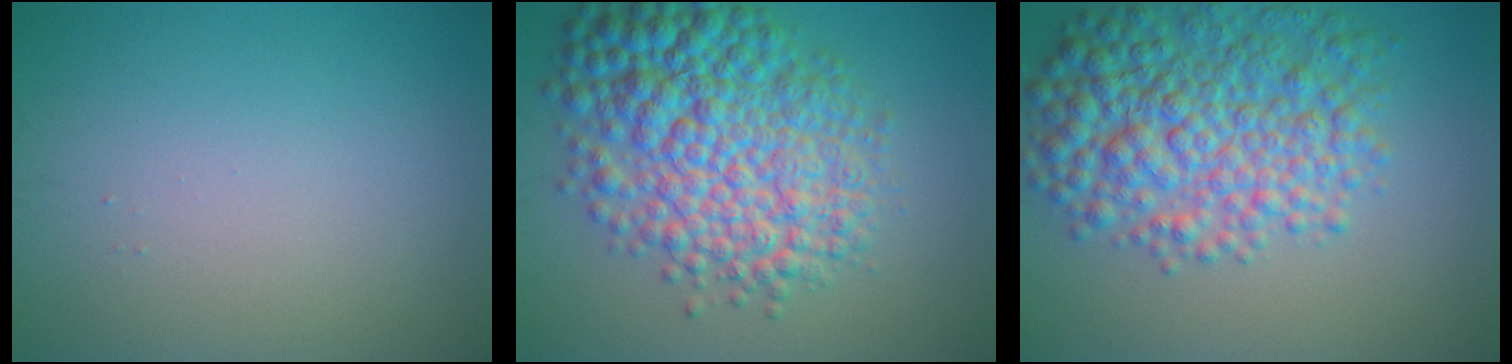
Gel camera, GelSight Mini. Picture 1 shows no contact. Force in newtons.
{"total": 10.1, "press": 10.1, "slide": 0.1}
{"total": 8.1, "press": 8.1, "slide": 0.2}